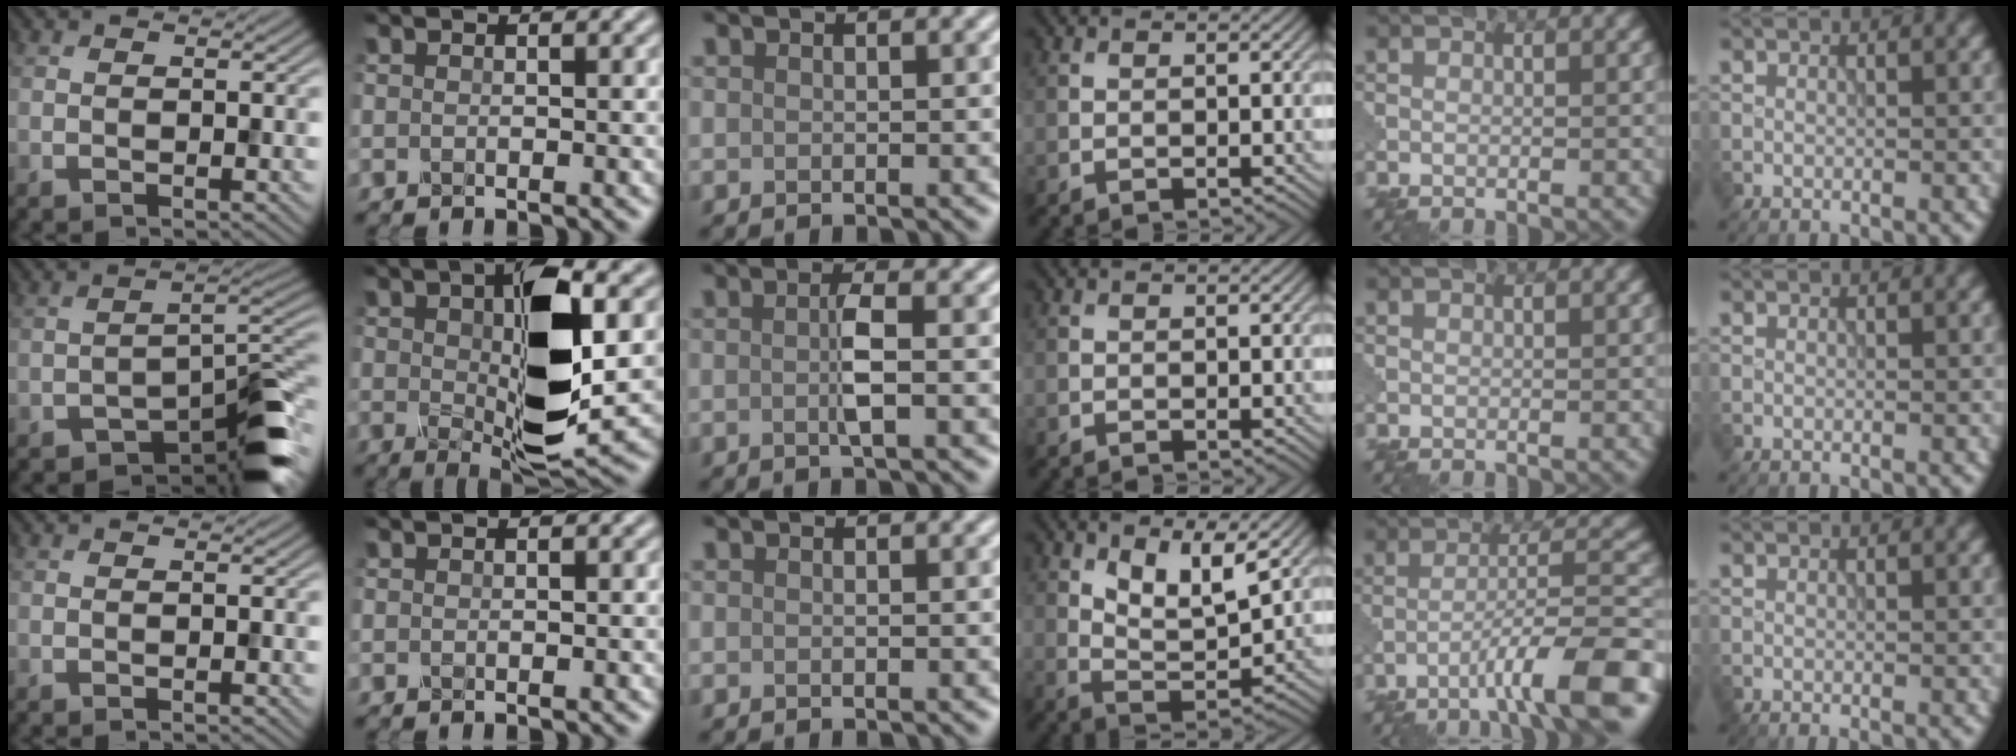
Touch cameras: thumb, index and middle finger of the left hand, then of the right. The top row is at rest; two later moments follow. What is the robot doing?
{"motion": "disassemble", "object": "pitcher"}